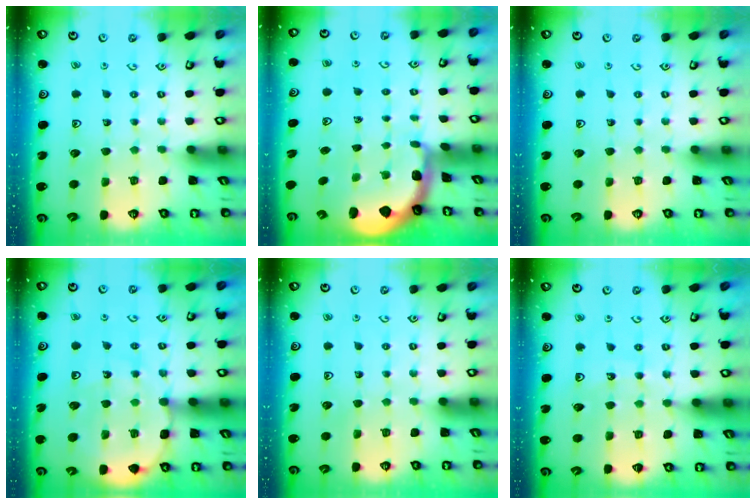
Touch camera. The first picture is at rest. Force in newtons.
{"total": 1.1, "press": 1.0, "slide": 0.4}
{"total": 0.0}
{"total": 9.7, "press": 9.2, "slide": 2.9}
{"total": 0.0}
{"total": 9.5, "press": 9.3, "slide": 2.1}